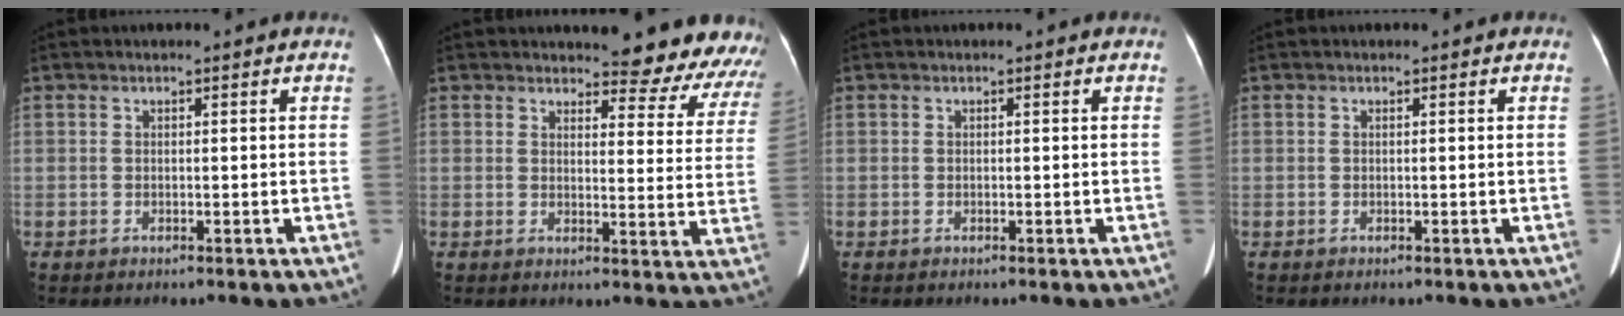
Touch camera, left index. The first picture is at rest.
{"total": 13.2, "force": [12.8, 2.6, 1.9], "torque": [0.015, -0.069, 0.113]}
{"total": 0.0}
{"total": 0.0}